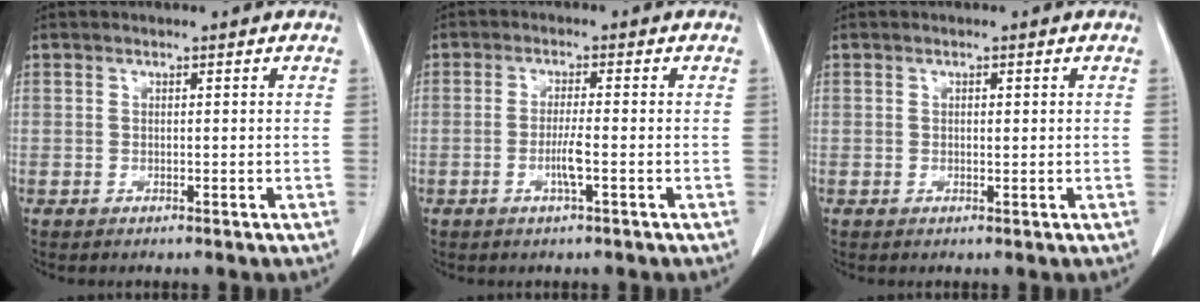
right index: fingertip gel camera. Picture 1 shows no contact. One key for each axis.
{"total": 3.2, "fx": -1.0, "fy": -0.1, "fz": 3.0, "tx": -0.061, "ty": -0.003, "tz": -0.018}
{"total": 0.7, "fx": 0.1, "fy": 0.3, "fz": 0.7, "tx": -0.012, "ty": -0.001, "tz": 0.003}